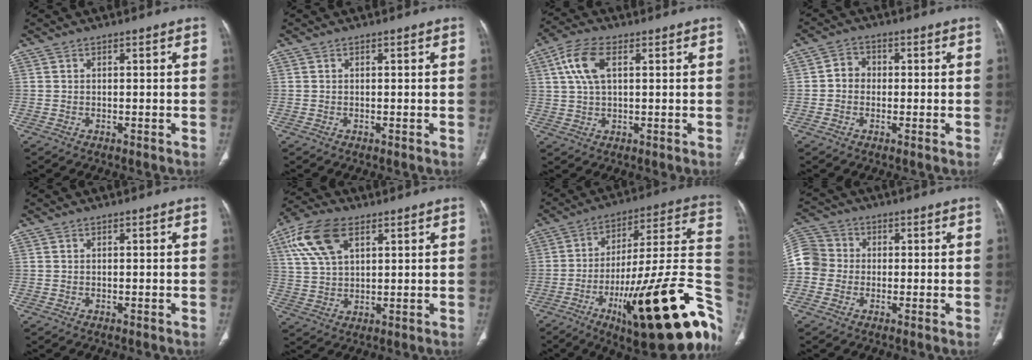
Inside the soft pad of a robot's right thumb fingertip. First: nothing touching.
{"total": 0.0}
{"total": 7.6, "force": [2.4, 3.8, 6.2], "torque": [-0.135, 0.012, 0.046]}
{"total": 3.4, "force": [-0.3, 3.1, 1.5], "torque": [-0.006, 0.013, -0.014]}
{"total": 0.0}
{"total": 11.4, "force": [5.2, 6.3, 7.9], "torque": [-0.157, 0.001, 0.100]}
{"total": 35.0, "force": [-13.5, 9.5, 30.9], "torque": [-0.355, 0.064, -0.195]}
{"total": 8.4, "force": [-0.5, 7.8, 3.3], "torque": [-0.060, 0.023, -0.017]}